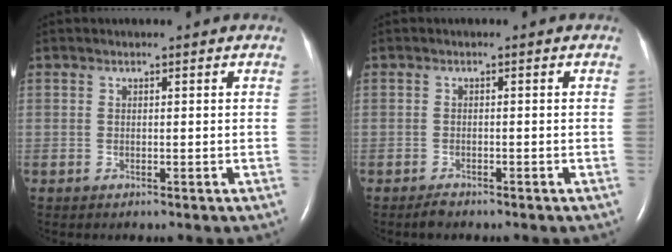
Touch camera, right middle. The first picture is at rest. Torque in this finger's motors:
{"motor_torque": [0.28, -0.11, -0.05, -0.01]}